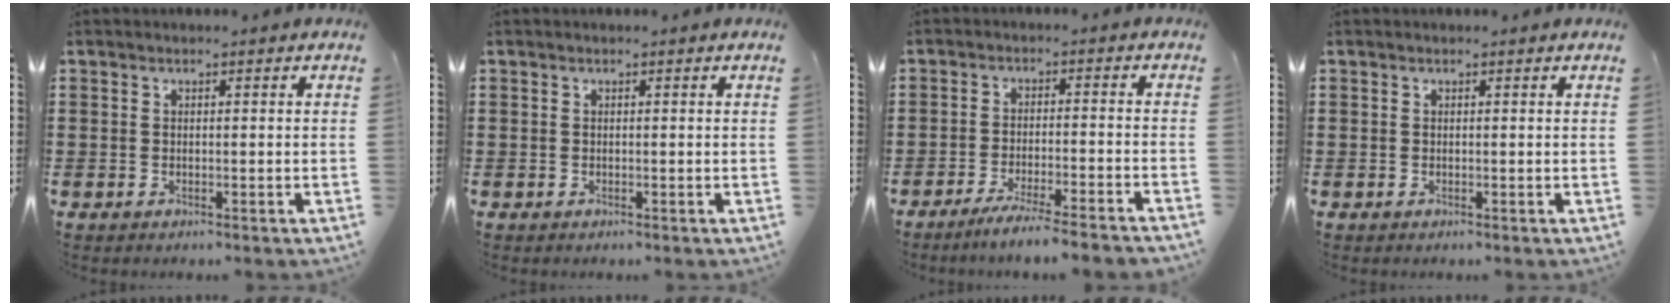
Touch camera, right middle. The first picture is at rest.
{"total": 0.0}
{"total": 4.6, "force": [-4.1, -0.6, 1.8], "torque": [-0.034, -0.012, -0.078]}
{"total": 0.0}